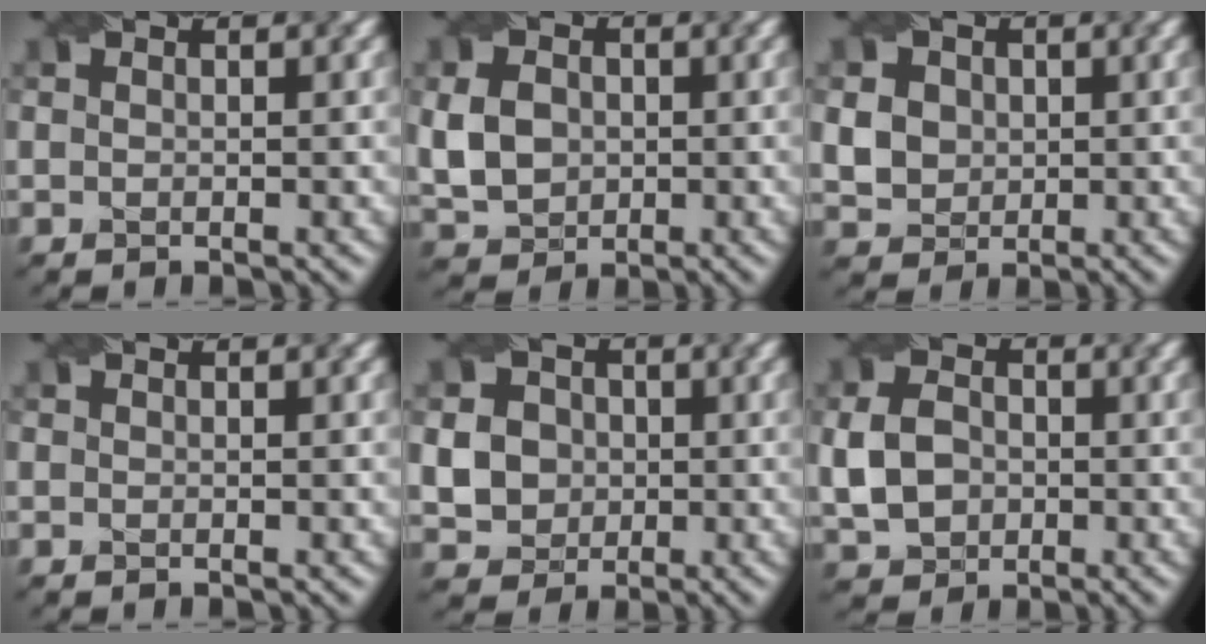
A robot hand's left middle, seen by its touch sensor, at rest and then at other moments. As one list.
[{"total": 4.7, "force": [-0.3, 3.8, 2.8], "torque": [-0.068, 0.002, -0.006]}, {"total": 5.1, "force": [1.0, 4.5, 2.2], "torque": [-0.060, 0.018, 0.019]}, {"total": 0.0}, {"total": 5.7, "force": [0.0, 5.2, 2.3], "torque": [-0.045, 0.017, -0.008]}, {"total": 4.5, "force": [-0.7, 3.6, 2.6], "torque": [-0.060, 0.003, -0.017]}]